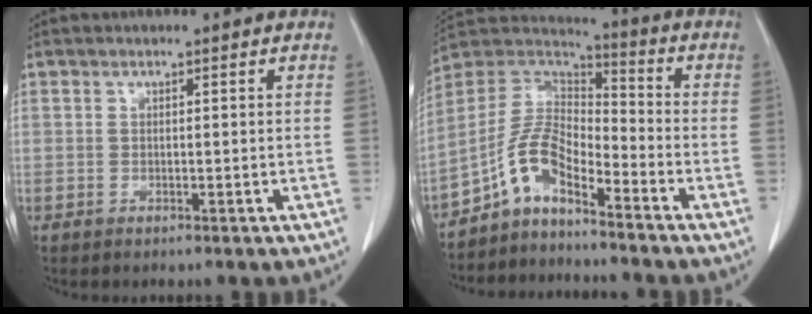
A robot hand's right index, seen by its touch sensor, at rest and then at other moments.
{"total": 8.5, "force": [-6.0, 2.9, 5.3], "torque": [-0.118, 0.028, -0.120]}